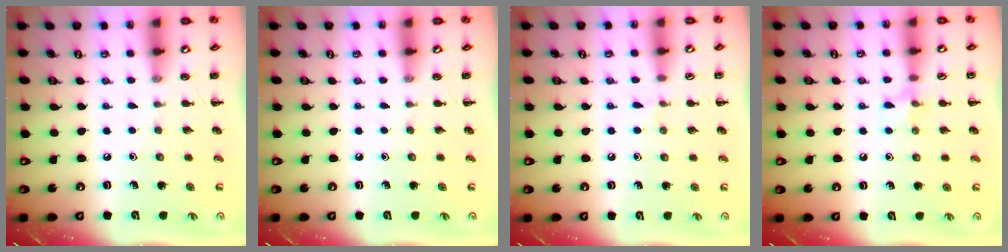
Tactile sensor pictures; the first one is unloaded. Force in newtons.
{"total": 0.0}
{"total": 4.0, "press": 3.7, "slide": 1.3}
{"total": 6.2, "press": 6.0, "slide": 1.2}